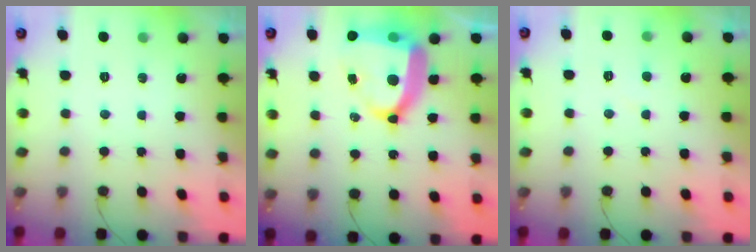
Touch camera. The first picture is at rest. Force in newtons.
{"total": 16.9, "press": 16.8, "slide": 1.9}
{"total": 3.0, "press": 3.0, "slide": 0.3}